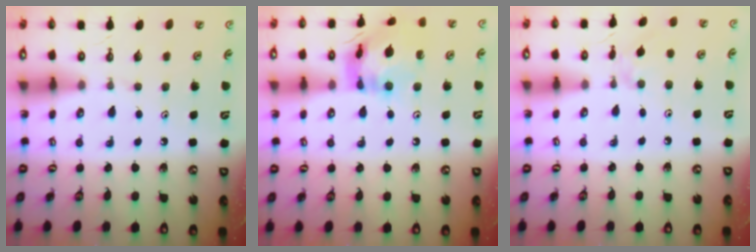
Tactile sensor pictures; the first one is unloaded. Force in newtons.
{"total": 13.7, "press": 13.6, "slide": 1.4}
{"total": 1.2, "press": 1.1, "slide": 0.4}